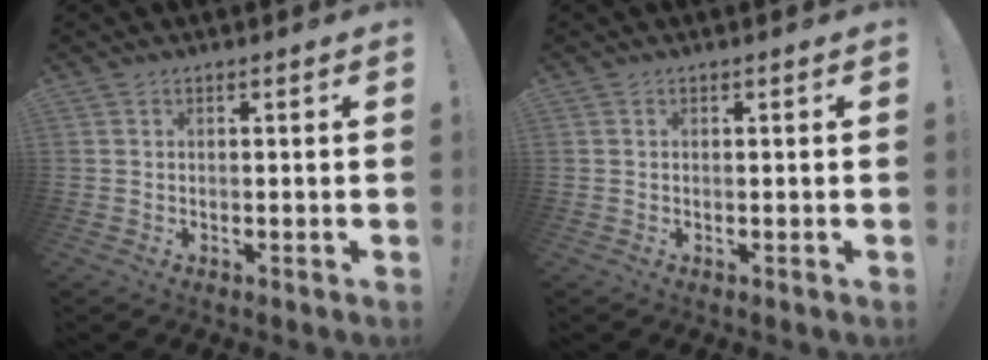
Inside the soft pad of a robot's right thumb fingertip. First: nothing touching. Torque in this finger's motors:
{"motor_torque": [-0.03, -0.01, -0.03, 0.01, -0.04]}